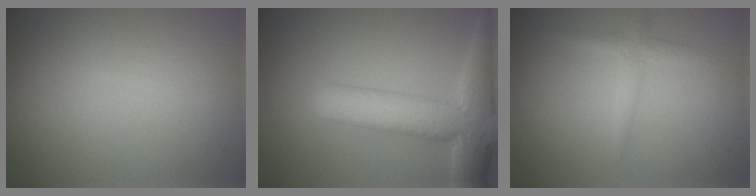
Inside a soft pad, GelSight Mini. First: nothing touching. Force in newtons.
{"total": 8.1, "press": 8.1, "slide": 0.4}
{"total": 1.6, "press": 1.6, "slide": 0.1}